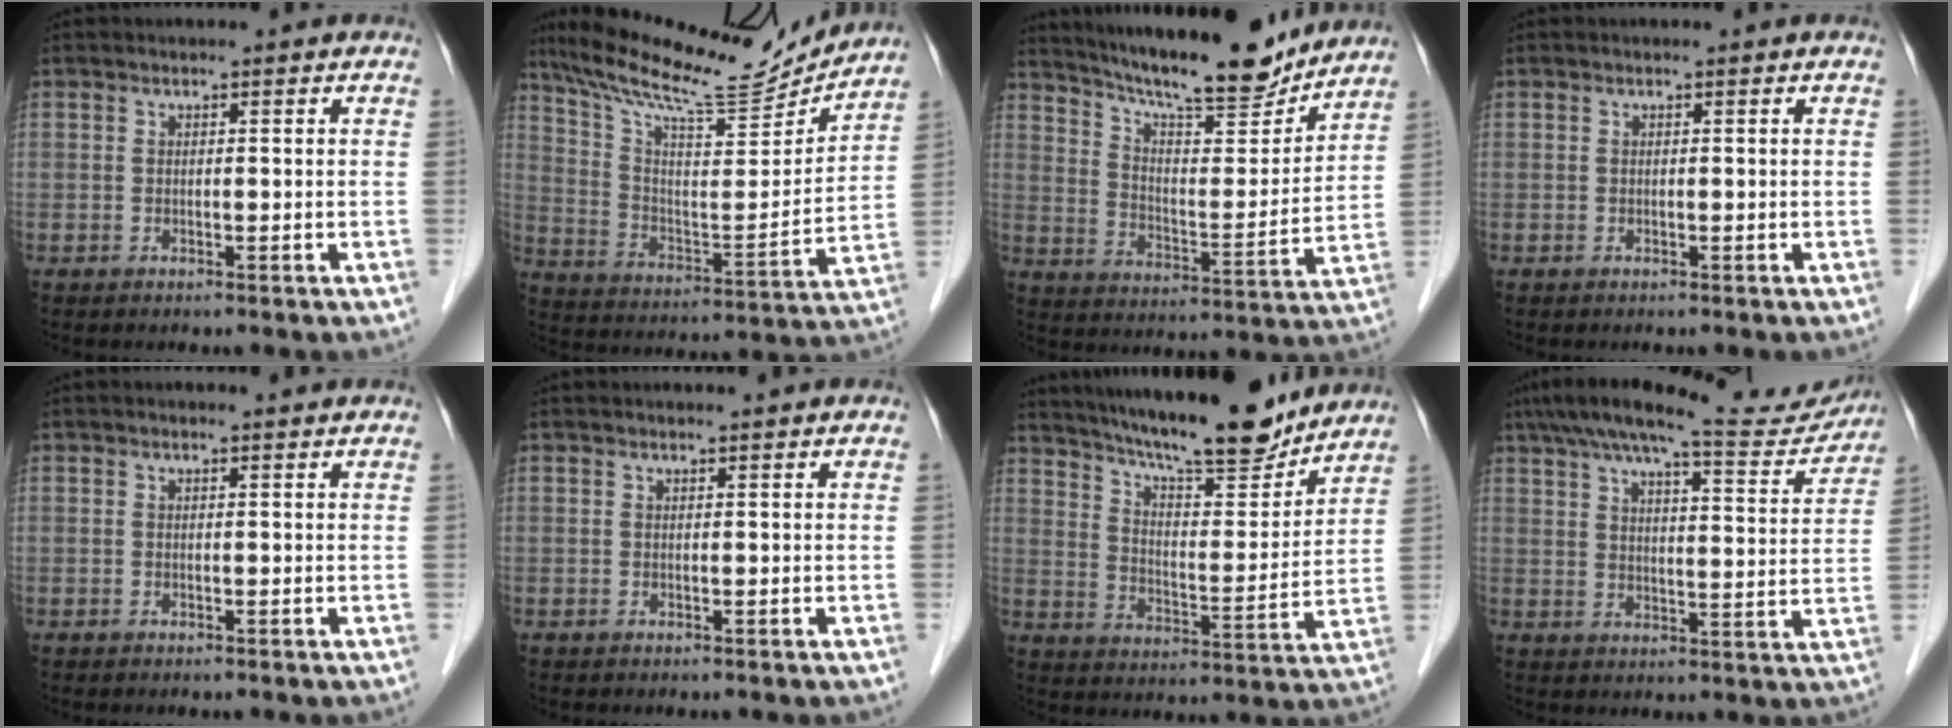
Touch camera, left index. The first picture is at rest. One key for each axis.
{"total": 20.5, "fx": 18.6, "fy": 2.4, "fz": 8.2, "tx": -0.151, "ty": -0.019, "tz": 0.294}
{"total": 18.2, "fx": 16.3, "fy": 2.4, "fz": 7.7, "tx": -0.130, "ty": -0.010, "tz": 0.249}
{"total": 0.0}
{"total": 0.9, "fx": 0.8, "fy": 0.1, "fz": 0.4, "tx": -0.009, "ty": 0.010, "tz": 0.012}
{"total": 0.9, "fx": 0.8, "fy": 0.0, "fz": 0.3, "tx": -0.006, "ty": 0.006, "tz": 0.015}
{"total": 18.4, "fx": 16.2, "fy": 2.4, "fz": 8.3, "tx": -0.135, "ty": -0.008, "tz": 0.246}
{"total": 18.6, "fx": 16.9, "fy": 2.6, "fz": 7.4, "tx": -0.116, "ty": 0.006, "tz": 0.224}